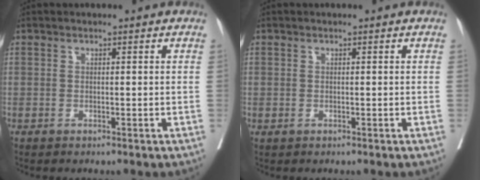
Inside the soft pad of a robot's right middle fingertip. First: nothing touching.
{"total": 0.0}